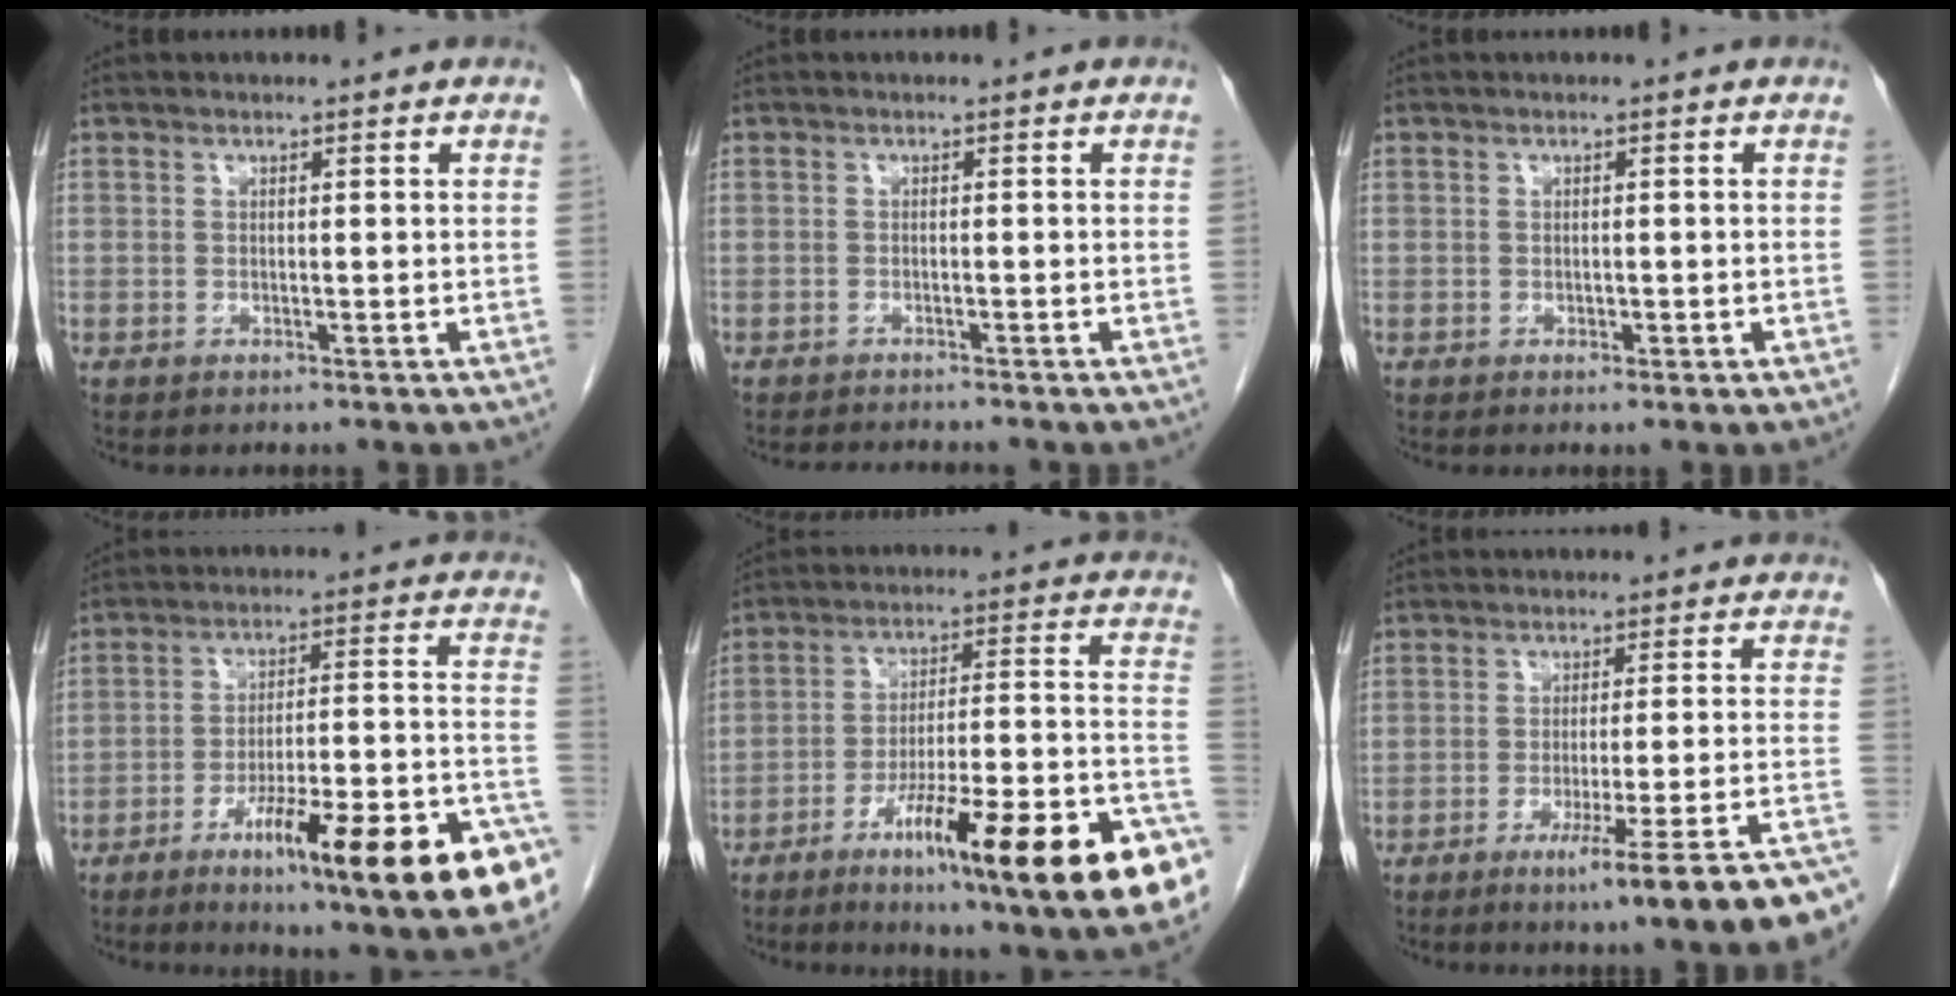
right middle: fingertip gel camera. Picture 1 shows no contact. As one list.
[{"total": 3.3, "force": [-3.2, 0.1, 0.9], "torque": [-0.012, -0.012, -0.046]}, {"total": 0.8, "force": [-0.4, 0.4, 0.6], "torque": [-0.011, -0.002, -0.002]}, {"total": 22.4, "force": [-11.9, 1.6, 18.9], "torque": [-0.200, 0.002, -0.175]}, {"total": 25.4, "force": [-13.1, 1.9, 21.7], "torque": [-0.233, -0.005, -0.198]}, {"total": 15.4, "force": [-10.9, -1.2, 10.8], "torque": [-0.106, -0.004, -0.155]}]